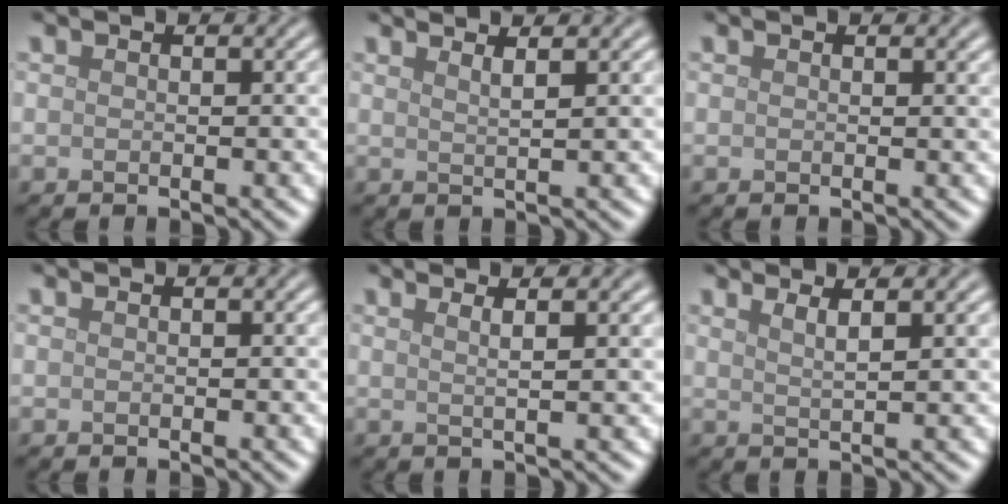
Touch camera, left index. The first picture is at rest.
{"total": 2.6, "force": [1.8, 0.8, 1.6], "torque": [0.001, 0.012, 0.001]}
{"total": 0.7, "force": [0.5, 0.2, 0.4], "torque": [-0.002, 0.002, 0.008]}
{"total": 0.0}
{"total": 3.4, "force": [1.8, 1.2, 2.7], "torque": [-0.020, 0.013, -0.006]}
{"total": 2.6, "force": [1.6, 0.7, 1.9], "torque": [-0.021, 0.012, 0.012]}